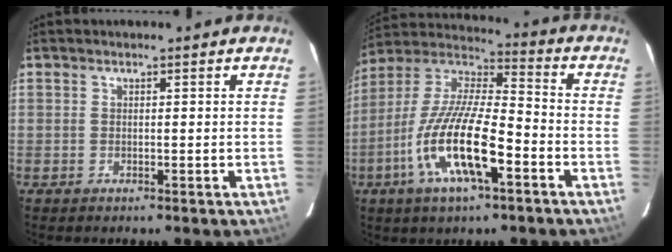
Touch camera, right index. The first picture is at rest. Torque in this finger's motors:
{"motor_torque": [1.36, -0.78, 0.77, 0.21]}